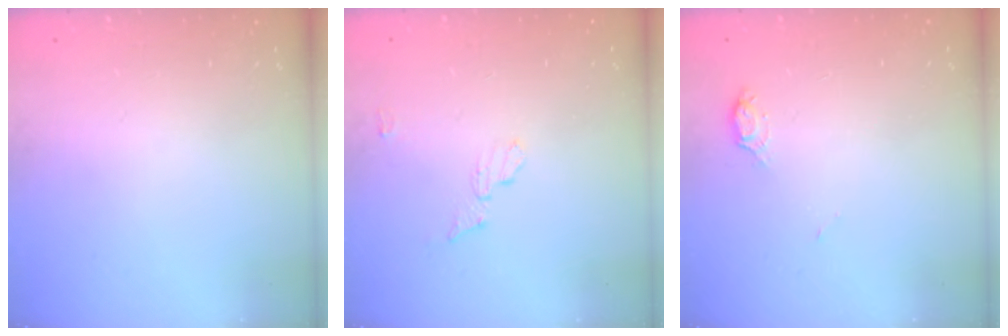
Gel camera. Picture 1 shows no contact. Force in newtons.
{"total": 5.6, "press": 5.6, "slide": 0.4}
{"total": 4.3, "press": 4.3, "slide": 0.4}